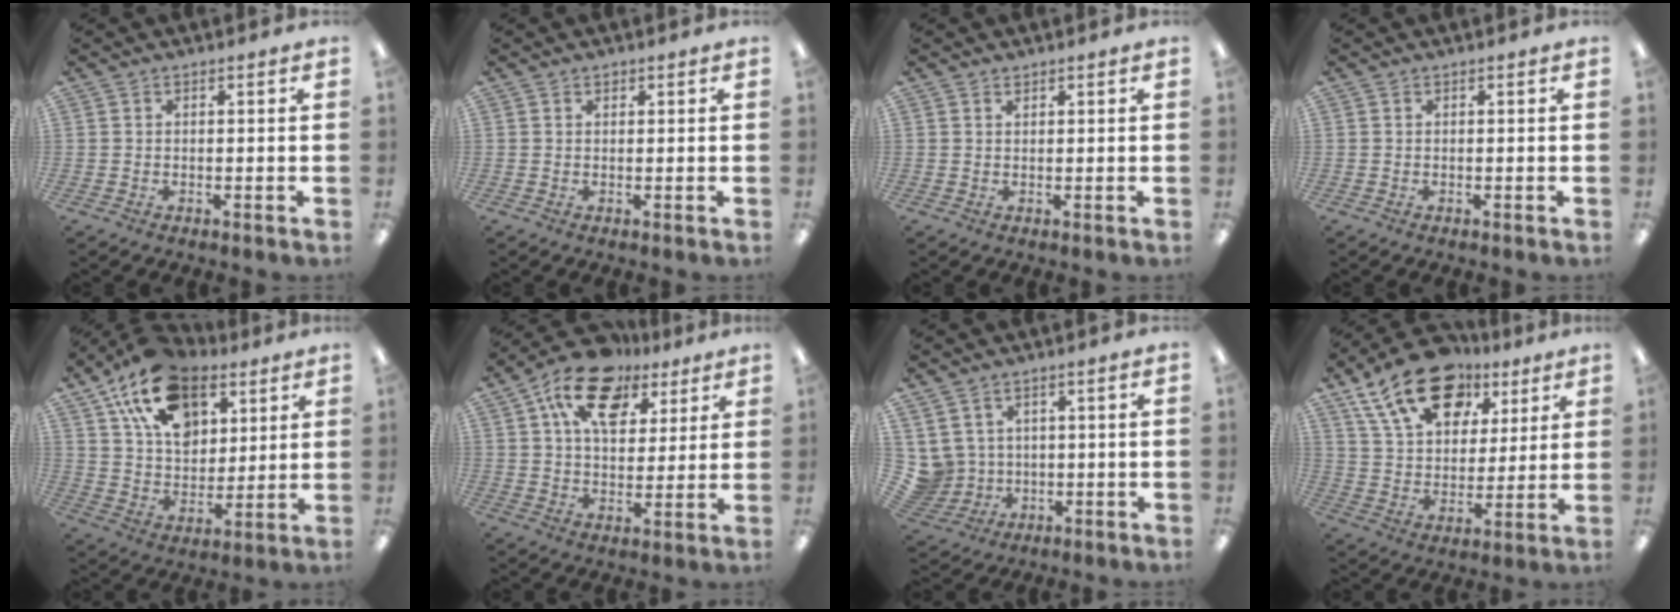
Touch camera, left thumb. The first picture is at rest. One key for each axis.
{"total": 0.7, "fx": 0.5, "fy": 0.5, "fz": 0.3, "tx": 0.001, "ty": -0.002, "tz": 0.007}
{"total": 0.7, "fx": 0.7, "fy": 0.3, "fz": 0.1, "tx": -0.003, "ty": 0.000, "tz": 0.013}
{"total": 0.0}
{"total": 19.5, "fx": 11.3, "fy": 11.9, "fz": 10.6, "tx": -0.189, "ty": -0.040, "tz": 0.206}
{"total": 14.9, "fx": 8.7, "fy": 8.9, "fz": 8.1, "tx": -0.137, "ty": -0.034, "tz": 0.159}
{"total": 5.8, "fx": 1.9, "fy": 5.4, "fz": 0.8, "tx": -0.057, "ty": -0.010, "tz": 0.040}
{"total": 19.0, "fx": 11.6, "fy": 11.3, "fz": 9.9, "tx": -0.172, "ty": -0.049, "tz": 0.212}